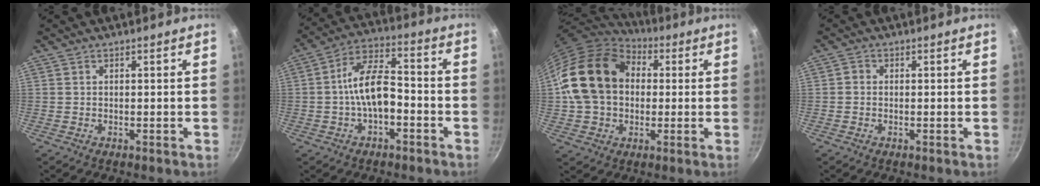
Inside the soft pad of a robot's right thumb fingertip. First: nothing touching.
{"total": 10.6, "force": [-2.7, 5.7, 8.5], "torque": [-0.129, 0.050, -0.053]}
{"total": 18.8, "force": [2.3, 14.4, 11.9], "torque": [-0.197, 0.033, 0.034]}
{"total": 0.9, "force": [-0.3, 0.8, 0.4], "torque": [-0.004, 0.004, -0.009]}